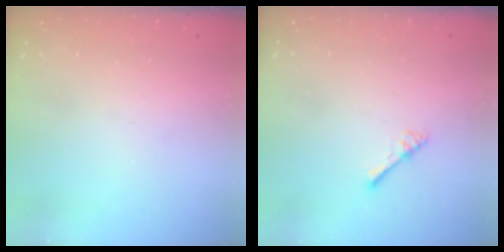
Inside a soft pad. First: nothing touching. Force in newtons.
{"total": 2.5, "press": 2.5, "slide": 0.4}